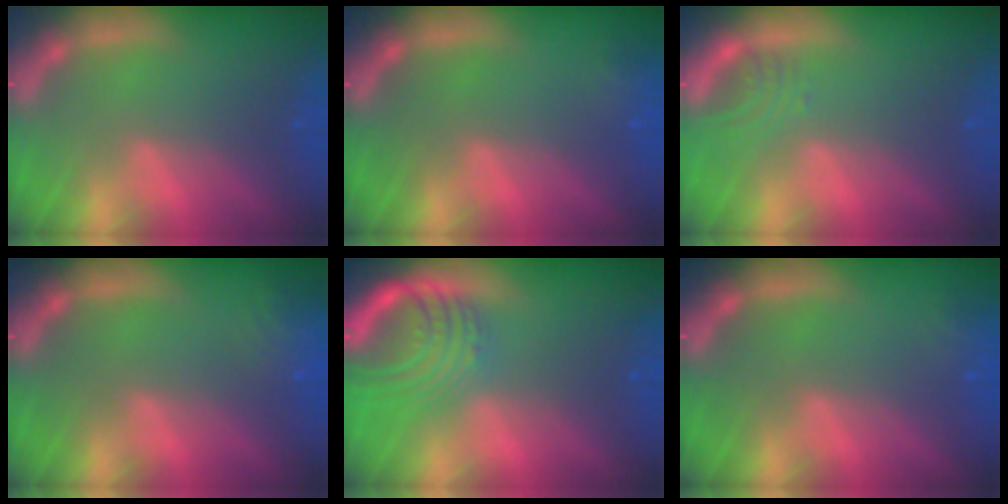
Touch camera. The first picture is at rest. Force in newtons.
{"total": 0.9}
{"total": 2.0}
{"total": 3.0}
{"total": 7.6}
{"total": 0.9}